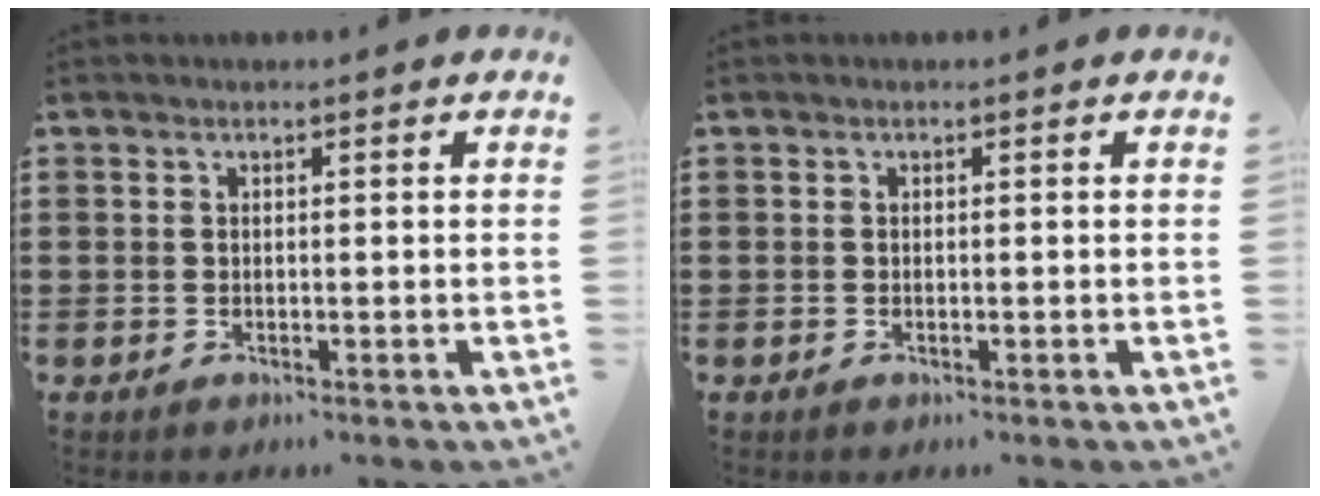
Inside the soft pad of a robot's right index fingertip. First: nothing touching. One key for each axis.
{"total": 0.0}